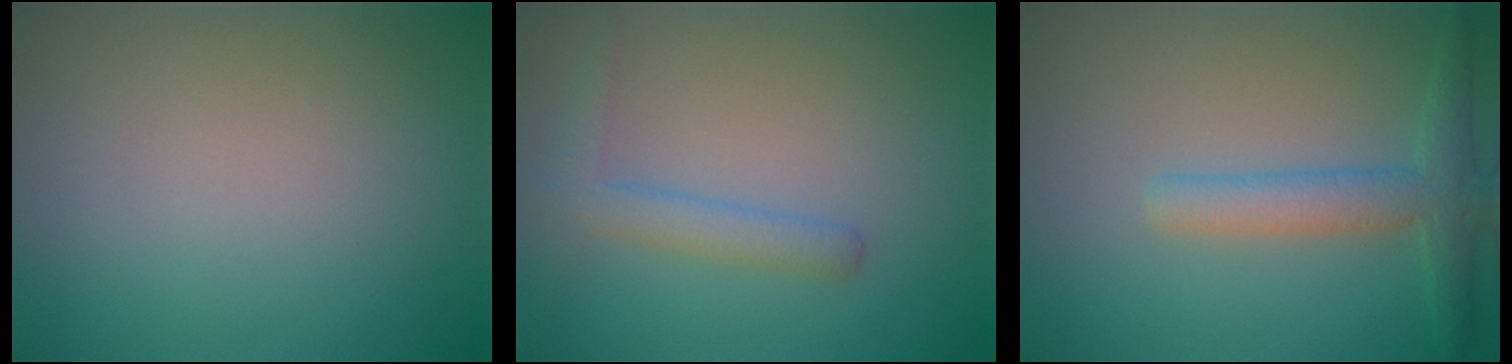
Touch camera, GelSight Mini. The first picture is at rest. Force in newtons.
{"total": 2.5, "press": 2.5, "slide": 0.0}
{"total": 3.5, "press": 3.5, "slide": 0.2}